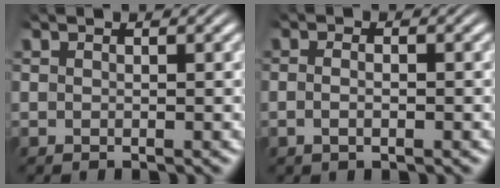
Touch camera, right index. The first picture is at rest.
{"total": 1.5, "force": [-0.8, 0.3, 1.2], "torque": [-0.030, -0.006, -0.012]}